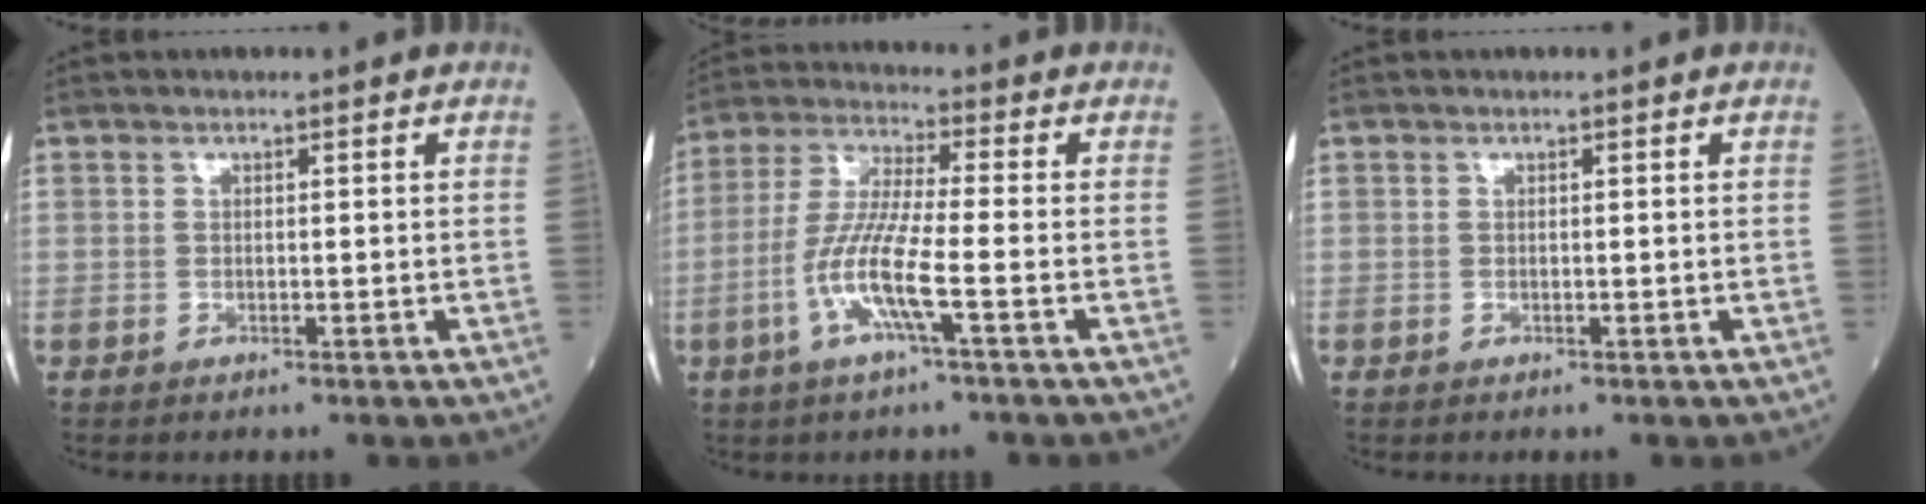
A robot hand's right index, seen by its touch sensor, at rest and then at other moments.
{"total": 9.2, "force": [-3.2, 0.1, 8.6], "torque": [-0.180, -0.004, -0.069]}
{"total": 0.0}